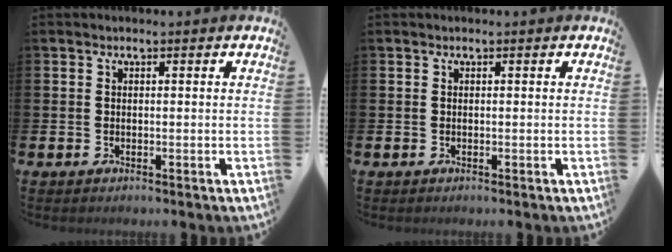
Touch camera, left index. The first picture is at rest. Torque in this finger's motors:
{"motor_torque": [0.00, 0.00, 0.01, 0.00]}